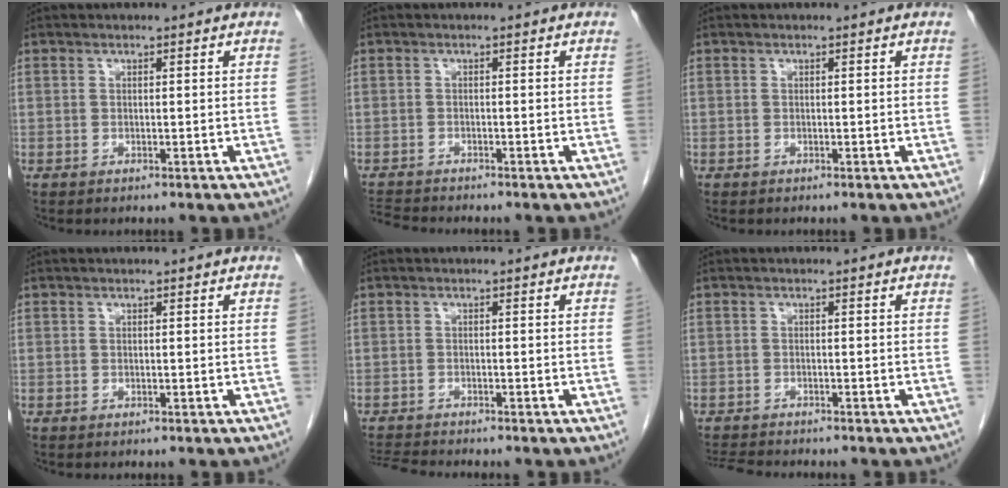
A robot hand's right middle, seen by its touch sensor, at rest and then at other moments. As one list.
[{"total": 3.1, "force": [-3.1, -0.3, 0.2], "torque": [-0.007, -0.018, -0.058]}, {"total": 0.0}, {"total": 0.0}, {"total": 3.3, "force": [-3.2, -0.7, 0.4], "torque": [-0.011, -0.019, -0.060]}, {"total": 4.6, "force": [-4.4, 0.4, 1.3], "torque": [-0.022, -0.014, -0.074]}]